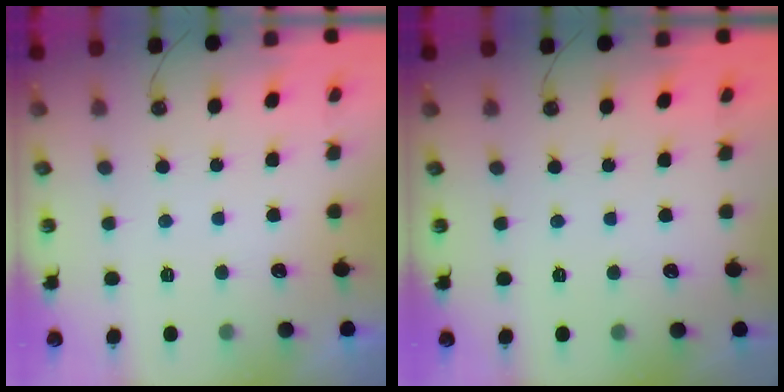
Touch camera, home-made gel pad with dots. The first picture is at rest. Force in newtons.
{"total": 1.2, "press": 1.1, "slide": 0.3}